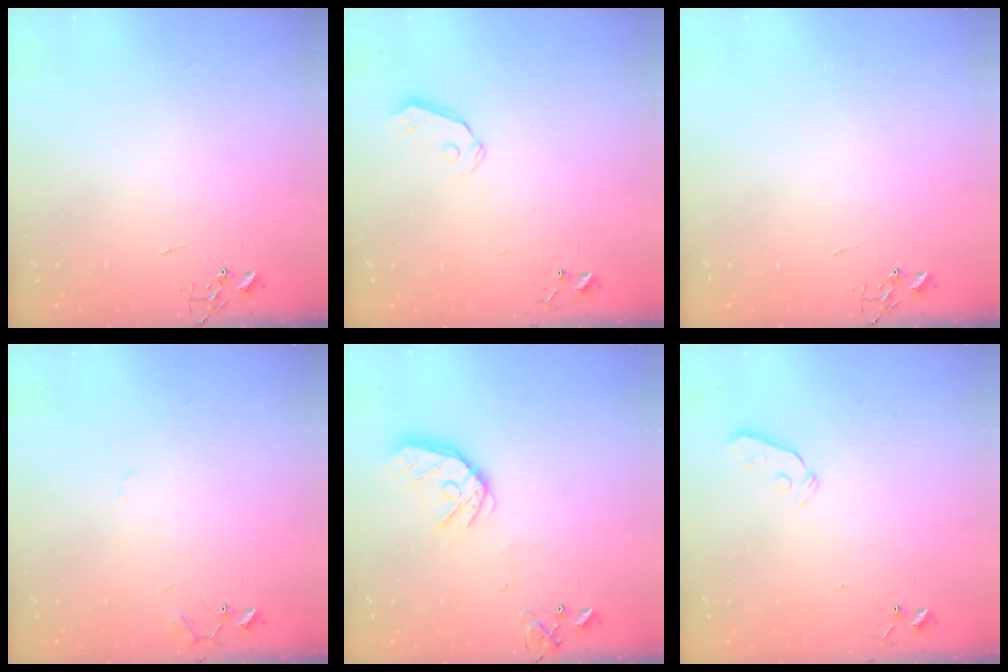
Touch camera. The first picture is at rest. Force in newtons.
{"total": 5.8, "press": 5.8, "slide": 0.5}
{"total": 0.0}
{"total": 9.5, "press": 9.5, "slide": 0.7}
{"total": 14.4, "press": 14.3, "slide": 1.9}
{"total": 3.2, "press": 3.1, "slide": 0.6}